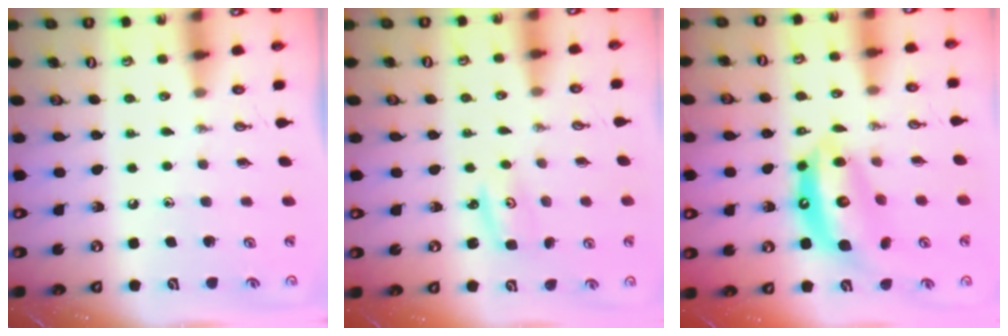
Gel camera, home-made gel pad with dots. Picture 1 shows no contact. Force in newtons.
{"total": 2.7, "press": 2.7, "slide": 0.2}
{"total": 13.6, "press": 13.5, "slide": 1.2}